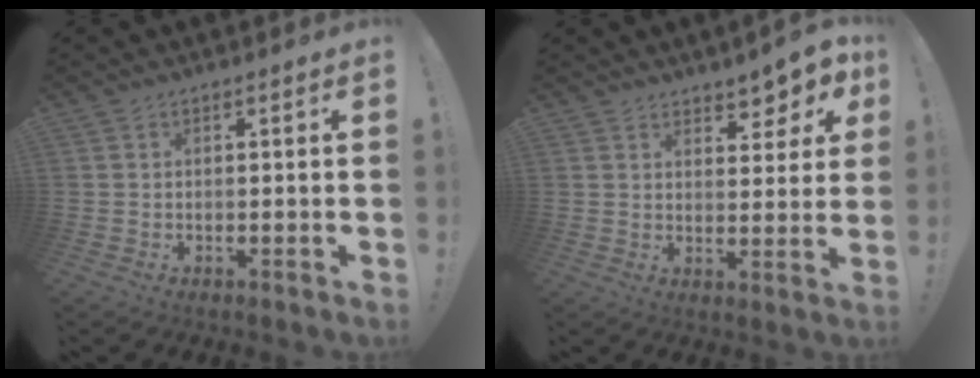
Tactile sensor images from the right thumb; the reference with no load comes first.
{"total": 6.4, "force": [5.3, 2.8, 2.3], "torque": [-0.015, -0.047, 0.093]}